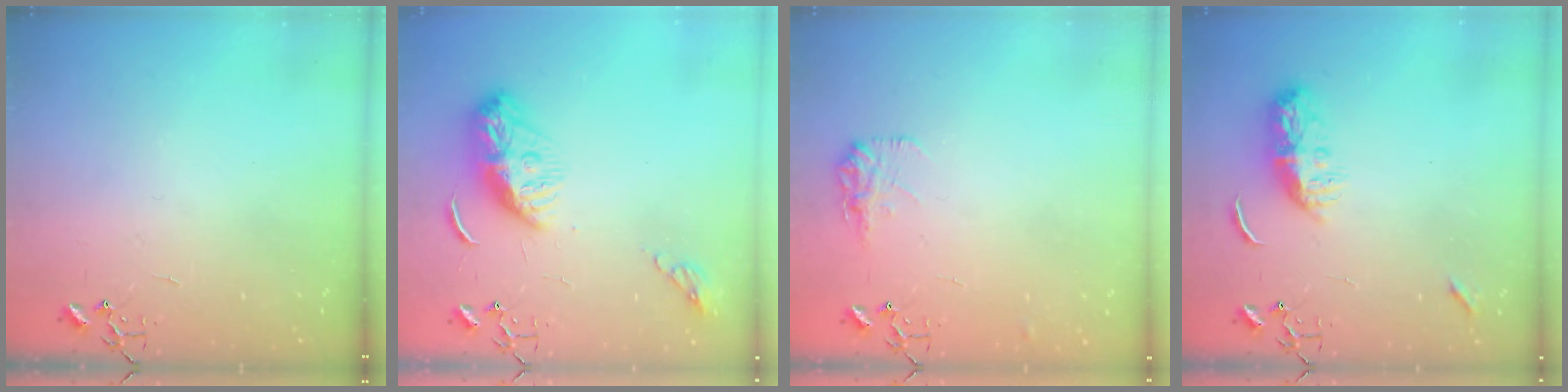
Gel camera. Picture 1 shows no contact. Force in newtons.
{"total": 11.5, "press": 11.4, "slide": 0.6}
{"total": 9.8, "press": 9.8, "slide": 0.4}
{"total": 9.6, "press": 9.6, "slide": 0.5}